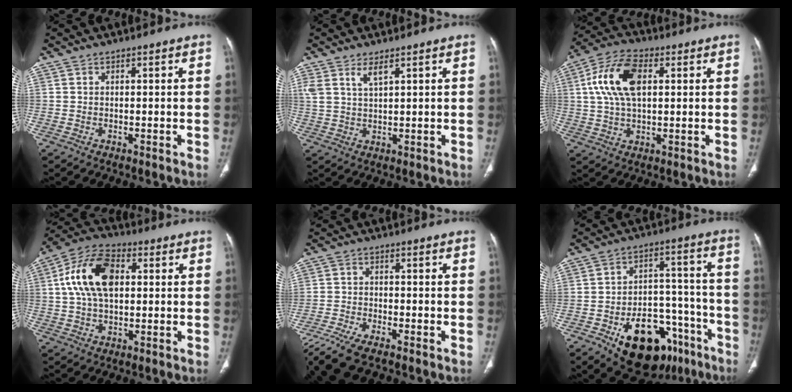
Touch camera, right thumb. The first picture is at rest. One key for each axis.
{"total": 3.8, "fx": 2.4, "fy": 1.1, "fz": 2.7, "tx": -0.060, "ty": -0.009, "tz": 0.056}
{"total": 12.5, "fx": 2.8, "fy": 6.8, "fz": 10.1, "tx": -0.204, "ty": 0.016, "tz": 0.050}
{"total": 14.1, "fx": 2.5, "fy": 8.3, "fz": 11.1, "tx": -0.206, "ty": 0.020, "tz": 0.039}
{"total": 8.1, "fx": -6.5, "fy": 1.0, "fz": 4.6, "tx": -0.113, "ty": 0.005, "tz": -0.123}
{"total": 21.7, "fx": -11.6, "fy": 12.6, "fz": 13.3, "tx": -0.151, "ty": 0.080, "tz": -0.161}